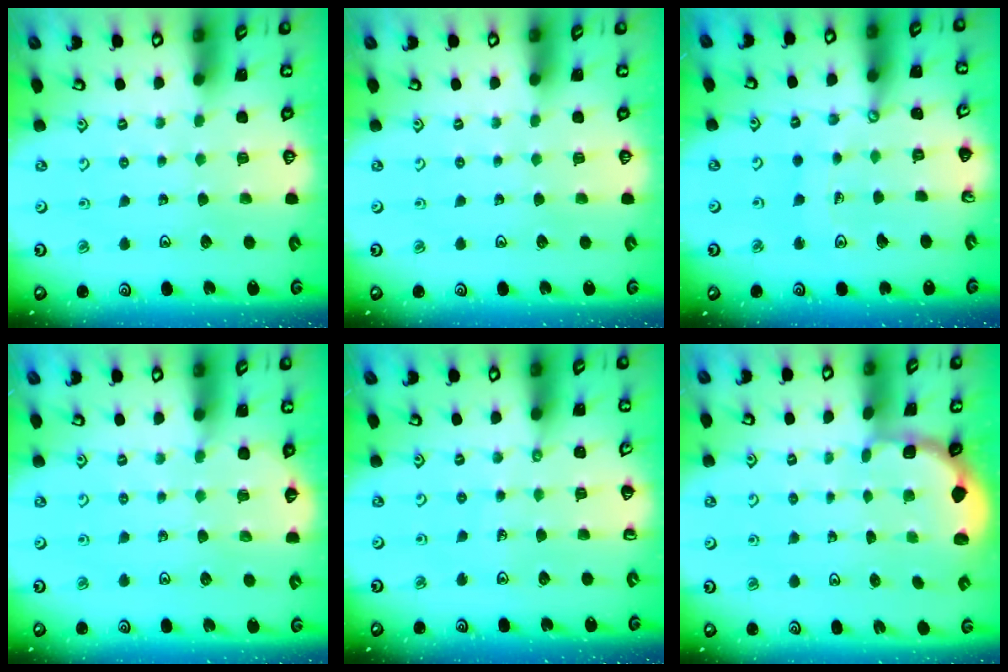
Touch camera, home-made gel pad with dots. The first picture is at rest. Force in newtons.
{"total": 0.0}
{"total": 9.6, "press": 9.6, "slide": 1.0}
{"total": 4.2, "press": 3.6, "slide": 2.3}
{"total": 3.3, "press": 3.0, "slide": 1.3}
{"total": 1.8, "press": 1.6, "slide": 0.8}